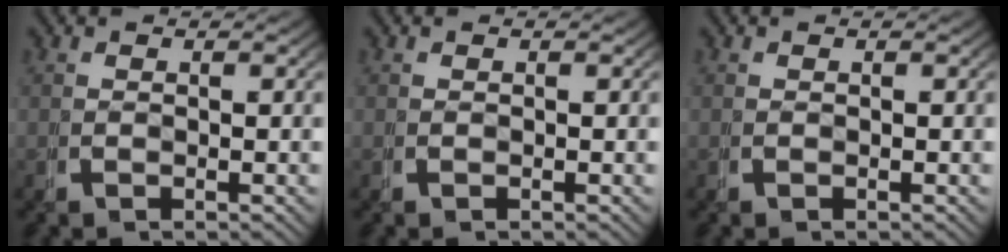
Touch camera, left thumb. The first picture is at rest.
{"total": 0.0}
{"total": 0.0}